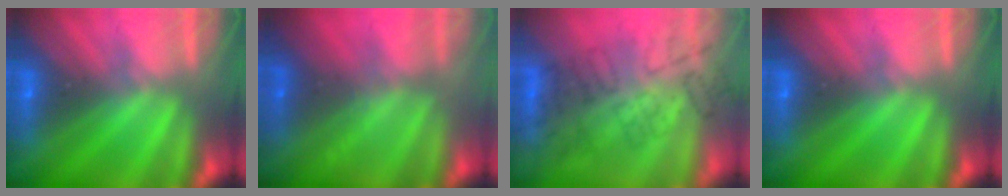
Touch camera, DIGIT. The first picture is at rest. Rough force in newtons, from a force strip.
{"total": 2.2}
{"total": 4.0}
{"total": 0.0}